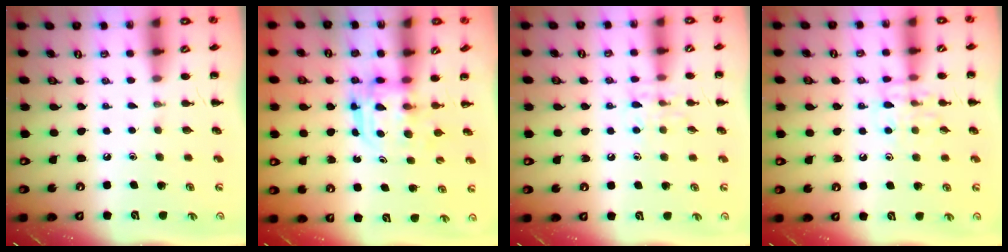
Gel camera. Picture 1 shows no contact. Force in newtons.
{"total": 3.1, "press": 3.1, "slide": 0.2}
{"total": 7.2, "press": 7.1, "slide": 1.1}
{"total": 8.8, "press": 8.8, "slide": 0.6}